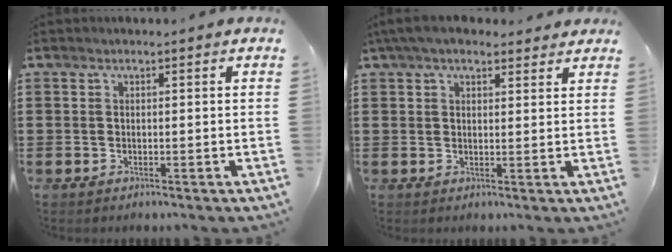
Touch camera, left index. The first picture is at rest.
{"total": 5.0, "force": [4.2, 1.5, 2.4], "torque": [-0.058, -0.002, 0.078]}